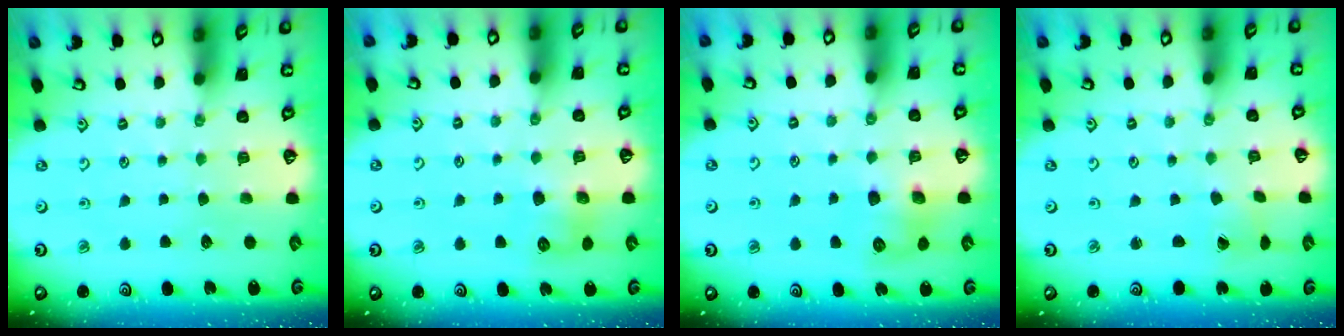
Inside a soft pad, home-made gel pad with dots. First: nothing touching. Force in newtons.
{"total": 7.1, "press": 7.1, "slide": 0.3}
{"total": 8.4, "press": 8.4, "slide": 0.1}
{"total": 0.9, "press": 0.9, "slide": 0.3}